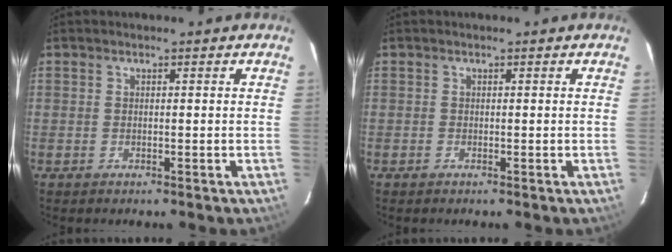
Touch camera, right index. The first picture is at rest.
{"total": 0.0}